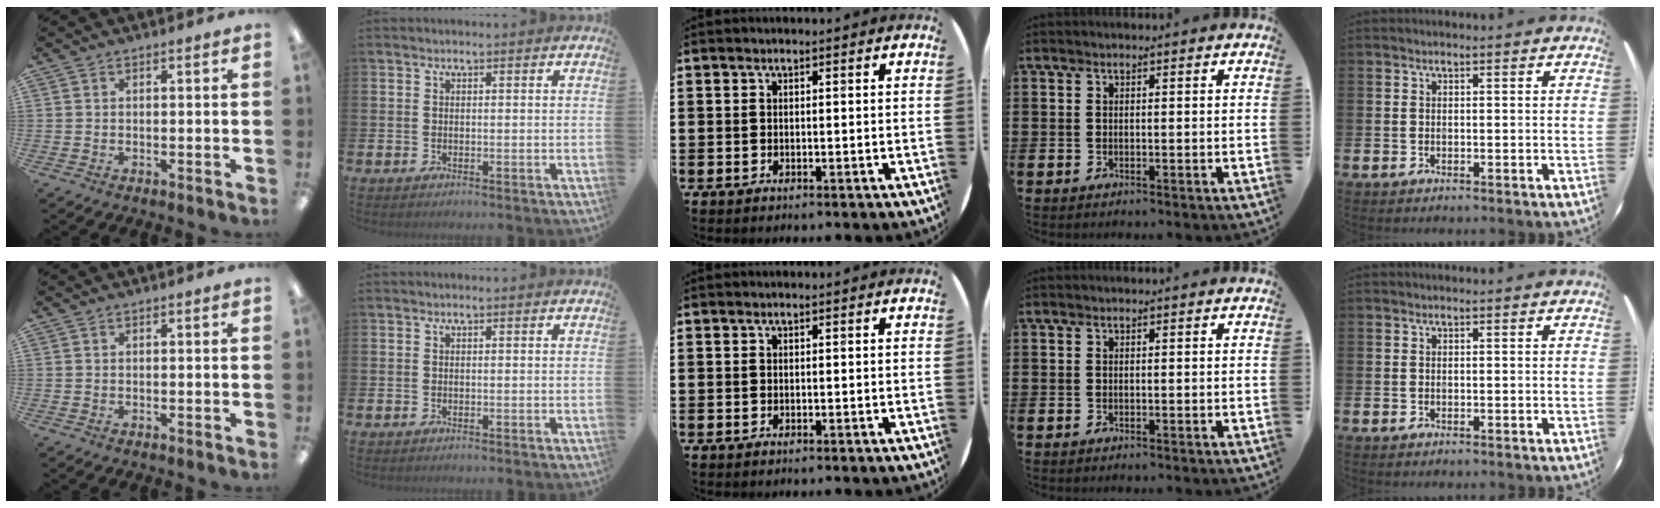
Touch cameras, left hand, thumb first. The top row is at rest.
{}